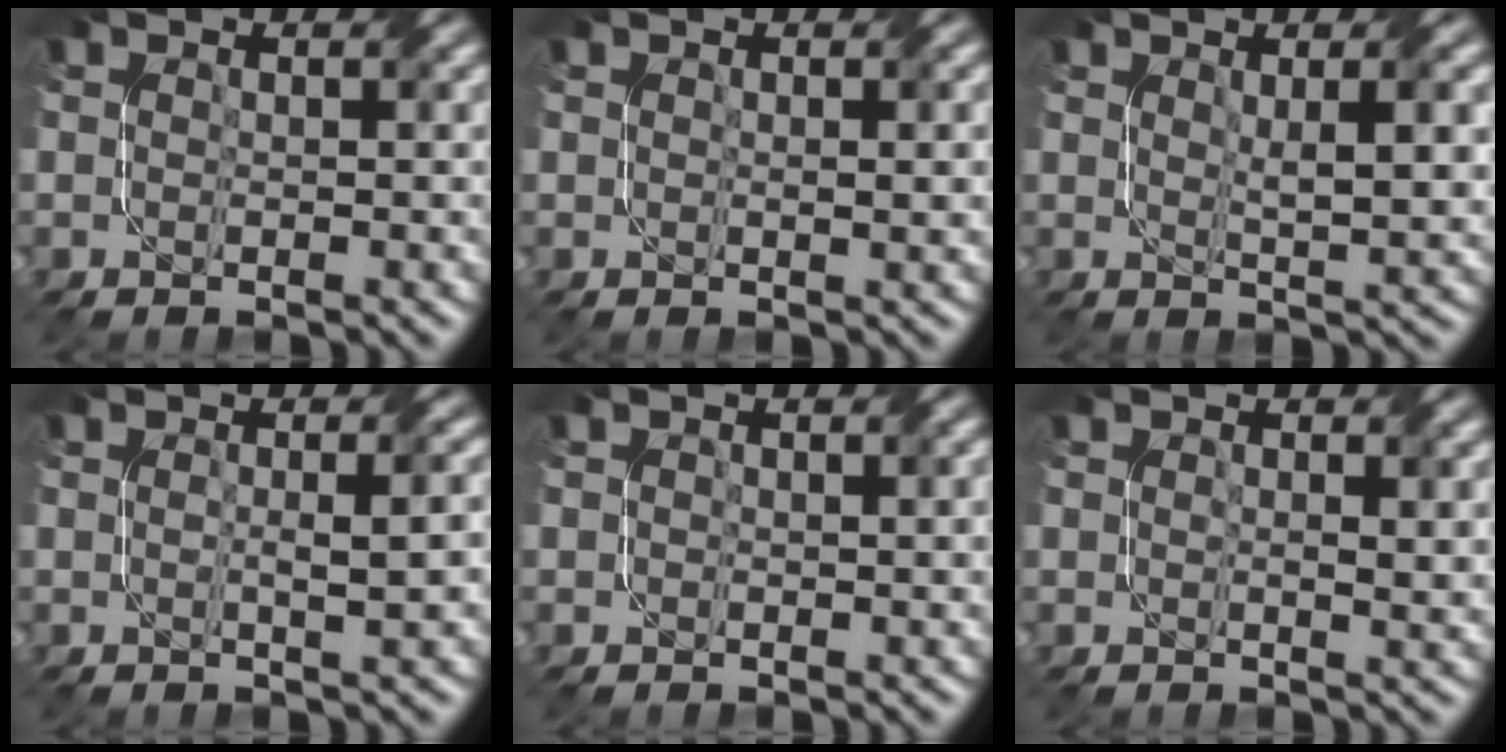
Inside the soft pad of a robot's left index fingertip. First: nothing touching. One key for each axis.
{"total": 1.1, "fx": 0.3, "fy": 0.3, "fz": 1.0, "tx": -0.015, "ty": -0.001, "tz": 0.008}
{"total": 4.1, "fx": 1.1, "fy": 1.0, "fz": 3.9, "tx": -0.054, "ty": 0.000, "tz": 0.022}
{"total": 2.7, "fx": 0.0, "fy": 0.6, "fz": 2.7, "tx": -0.036, "ty": 0.005, "tz": 0.001}
{"total": 1.1, "fx": 0.4, "fy": 0.7, "fz": 0.8, "tx": -0.009, "ty": 0.000, "tz": 0.008}
{"total": 1.6, "fx": 0.5, "fy": 0.4, "fz": 1.5, "tx": -0.023, "ty": -0.003, "tz": 0.013}